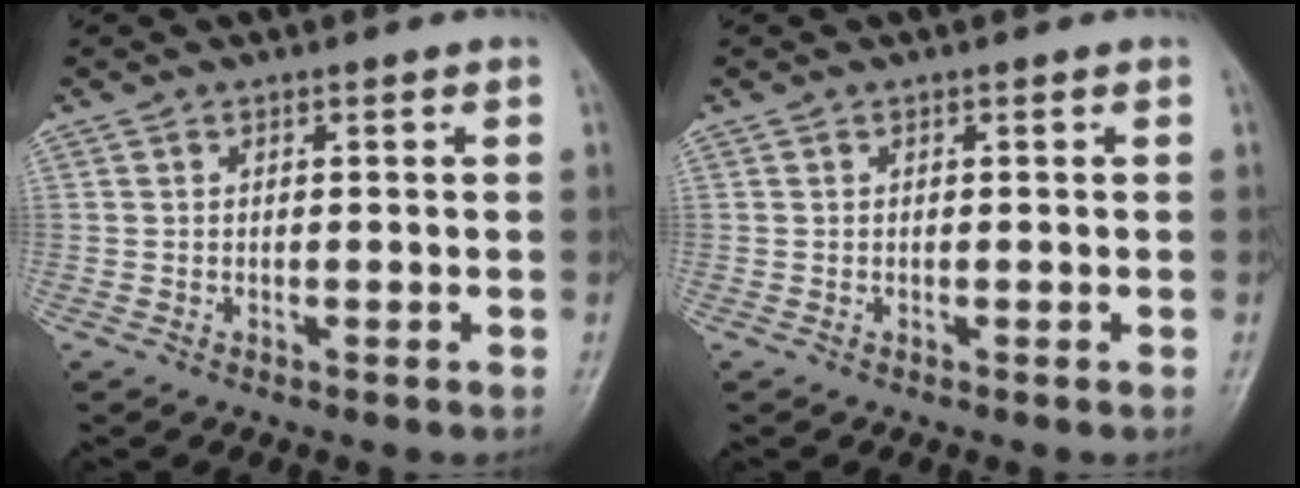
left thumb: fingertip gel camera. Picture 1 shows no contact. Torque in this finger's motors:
{"motor_torque": [0.00, 0.00, -0.04, -0.03, 0.00]}